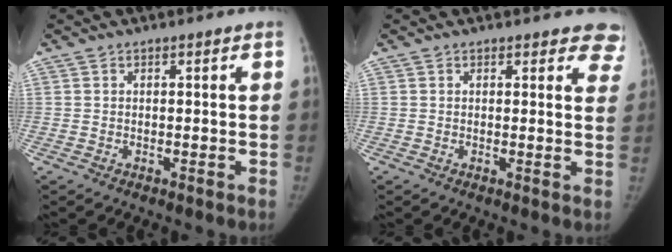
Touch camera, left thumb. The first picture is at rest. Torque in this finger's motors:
{"motor_torque": [1.13, 0.19, 0.76, -0.58, 0.09]}